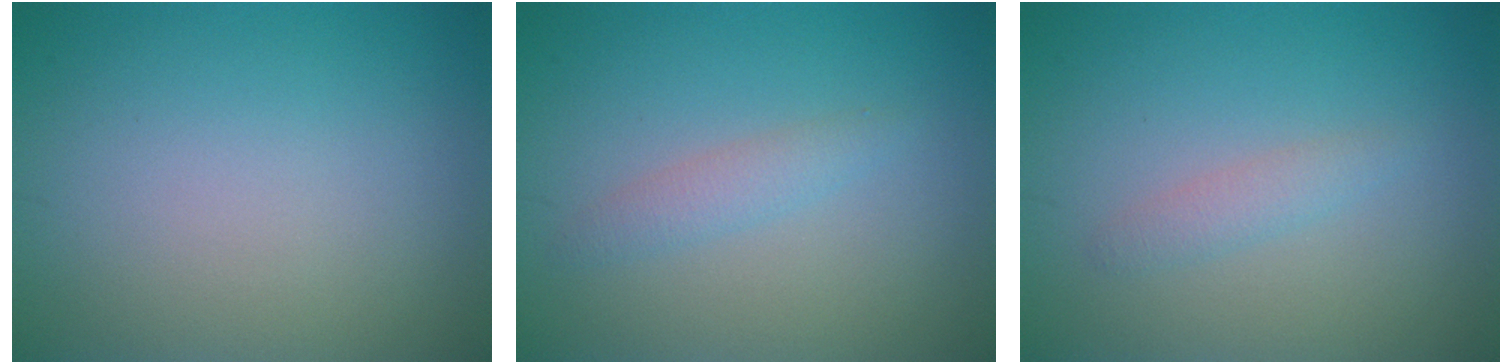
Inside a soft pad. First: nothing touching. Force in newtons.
{"total": 1.5, "press": 1.5, "slide": 0.1}
{"total": 1.3, "press": 1.3, "slide": 0.0}